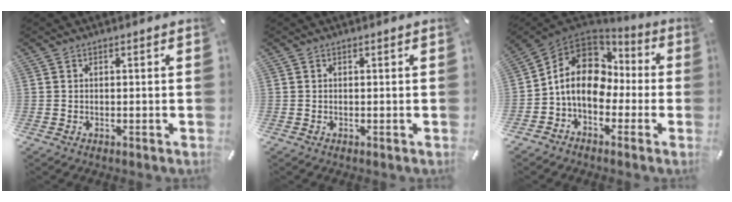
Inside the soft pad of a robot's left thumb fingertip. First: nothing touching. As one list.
[{"total": 0.0}, {"total": 12.2, "force": [-0.9, 9.8, 7.3], "torque": [-0.157, 0.018, -0.016]}]